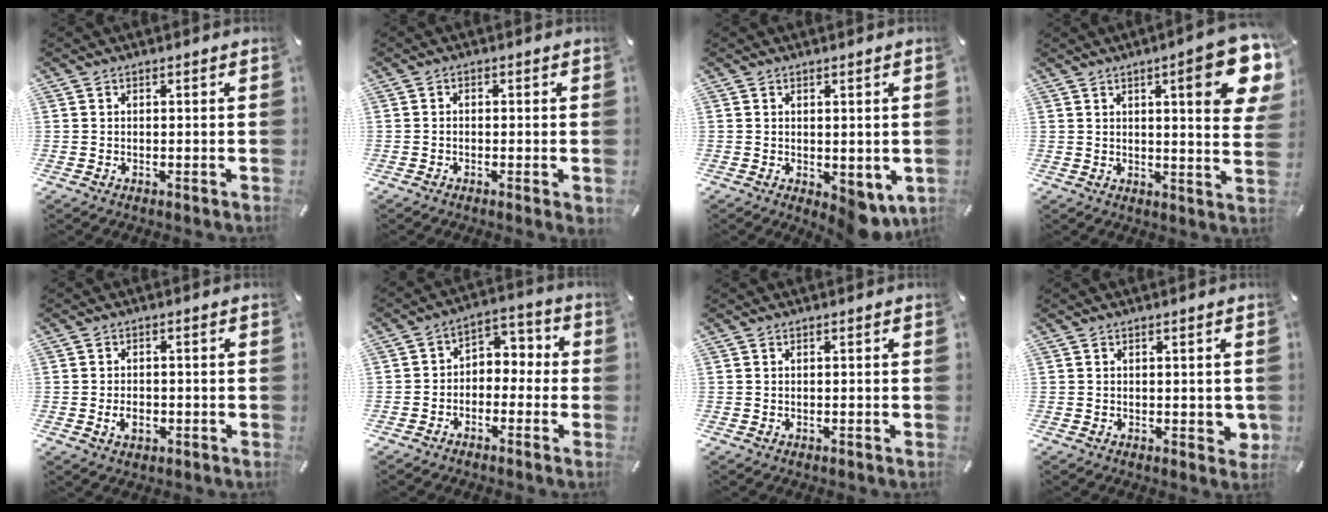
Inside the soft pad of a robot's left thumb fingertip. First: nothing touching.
{"total": 1.5, "force": [-0.9, 0.5, 1.1], "torque": [-0.018, 0.003, -0.016]}
{"total": 3.0, "force": [-0.6, 1.6, 2.5], "torque": [-0.031, 0.004, -0.007]}
{"total": 15.5, "force": [6.5, 3.4, 13.6], "torque": [-0.177, -0.037, 0.091]}
{"total": 3.5, "force": [-1.1, 2.3, 2.4], "torque": [-0.049, 0.002, -0.020]}
{"total": 5.1, "force": [-2.8, 4.1, 1.5], "torque": [-0.016, 0.023, -0.058]}
{"total": 0.0}
{"total": 2.4, "force": [0.2, 1.4, 1.9], "torque": [-0.009, -0.005, -0.001]}